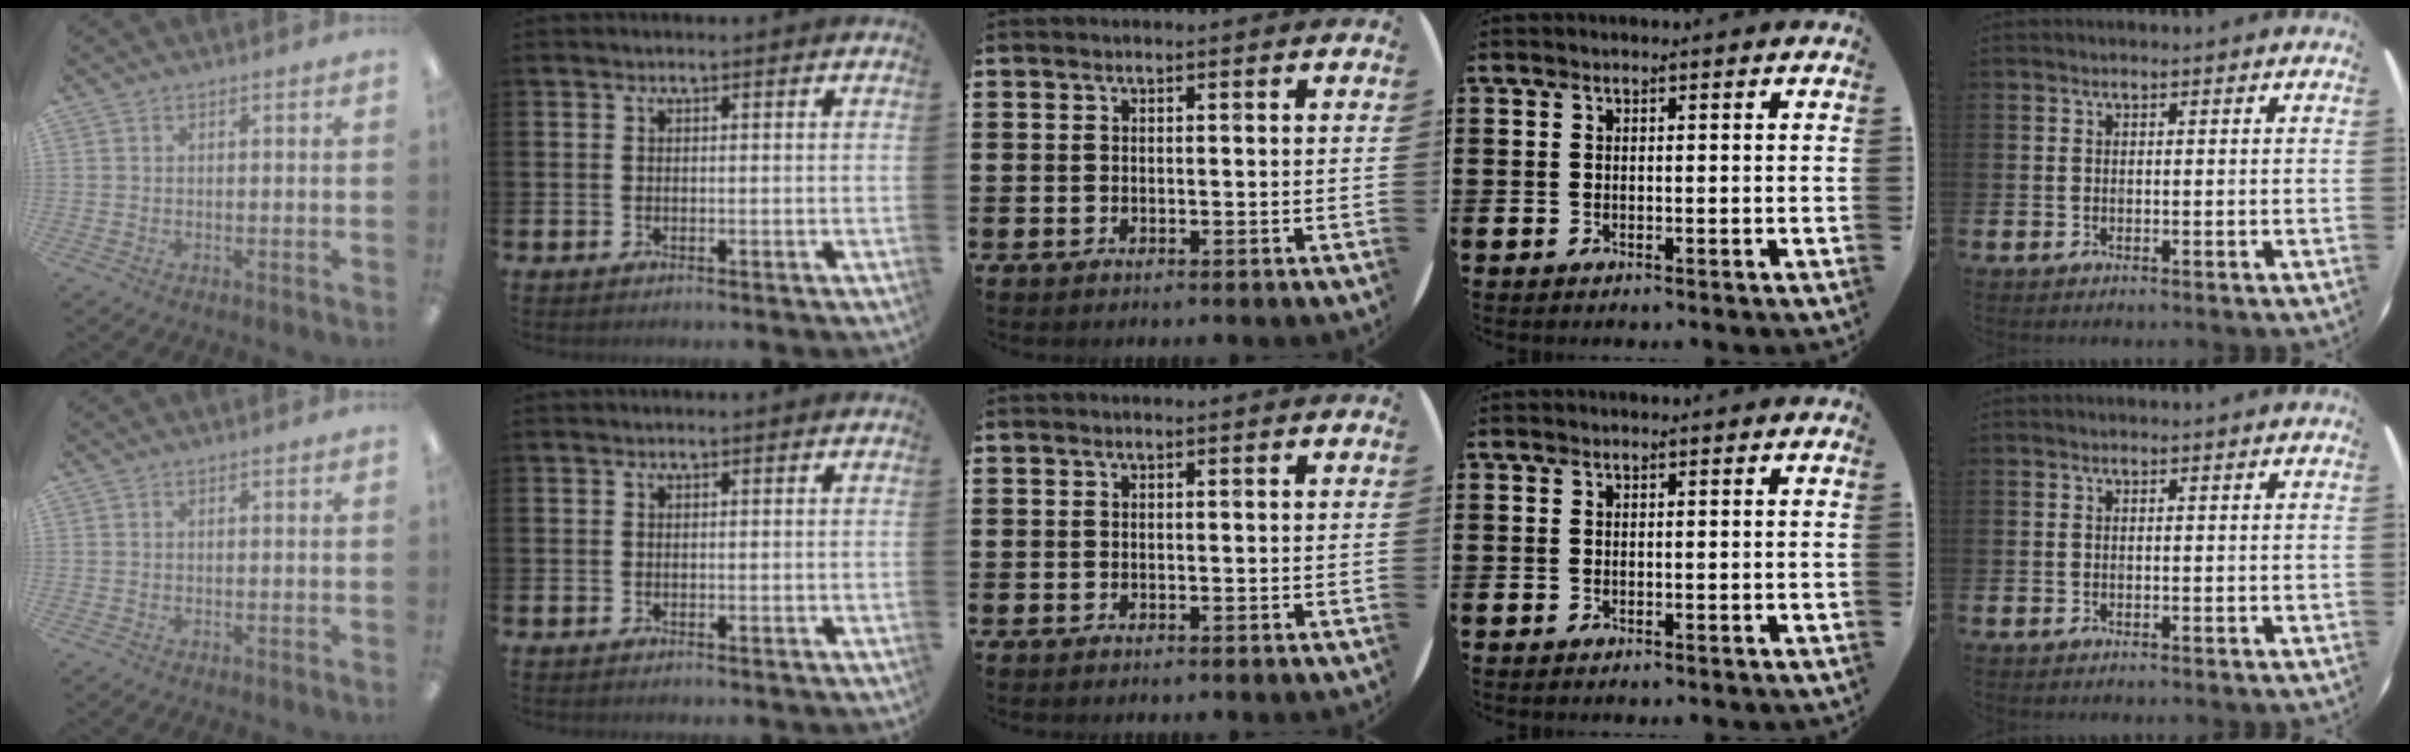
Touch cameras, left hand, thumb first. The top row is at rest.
{}